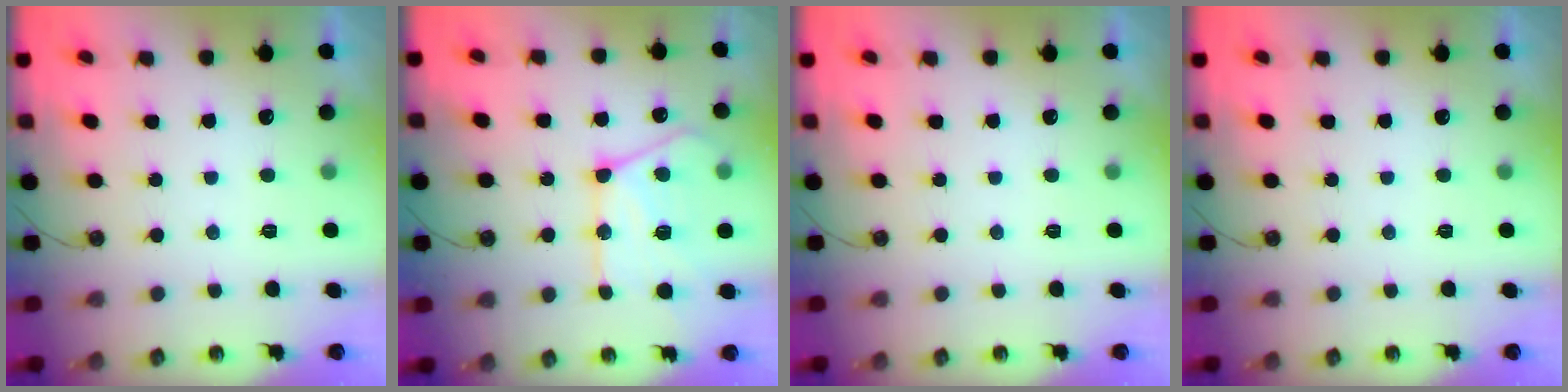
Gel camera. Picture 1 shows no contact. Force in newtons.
{"total": 18.7, "press": 18.5, "slide": 2.0}
{"total": 0.0}
{"total": 0.0}